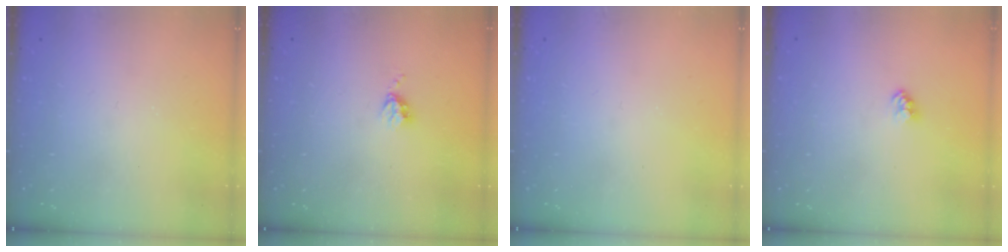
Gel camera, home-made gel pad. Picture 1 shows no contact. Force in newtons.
{"total": 3.5, "press": 3.4, "slide": 0.5}
{"total": 0.0}
{"total": 2.3, "press": 2.3, "slide": 0.1}